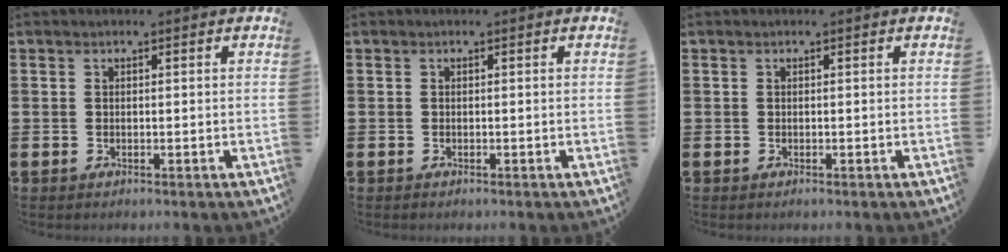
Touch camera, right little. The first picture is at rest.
{"total": 0.0}
{"total": 0.0}